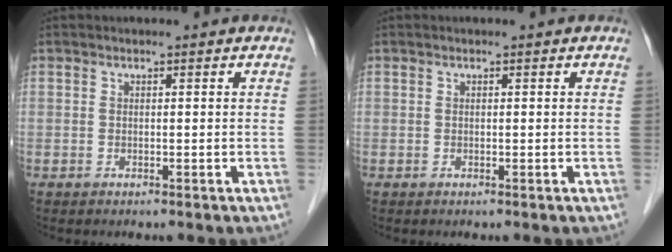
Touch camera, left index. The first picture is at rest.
{"total": 0.0}